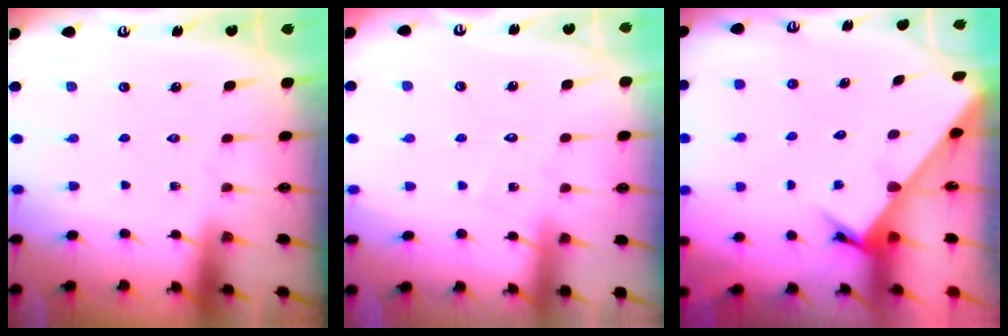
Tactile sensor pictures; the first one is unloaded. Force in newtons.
{"total": 4.1, "press": 4.0, "slide": 0.4}
{"total": 3.4, "press": 3.4, "slide": 0.2}